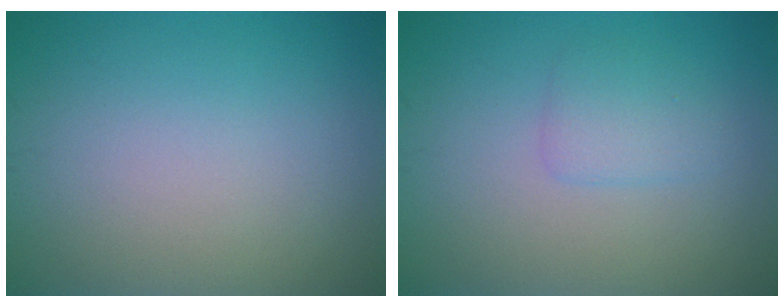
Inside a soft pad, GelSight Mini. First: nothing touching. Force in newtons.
{"total": 1.8, "press": 1.8, "slide": 0.0}